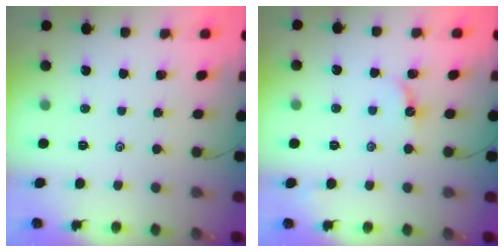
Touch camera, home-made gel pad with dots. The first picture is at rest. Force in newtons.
{"total": 5.6, "press": 5.6, "slide": 0.6}